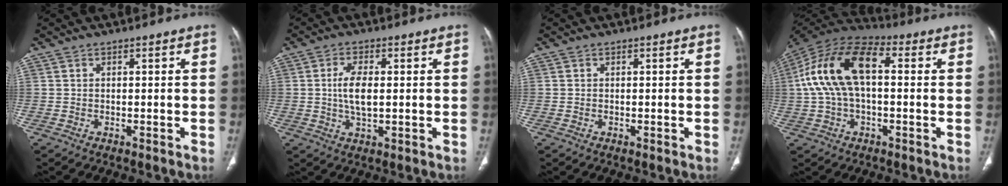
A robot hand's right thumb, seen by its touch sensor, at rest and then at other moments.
{"total": 5.8, "force": [0.4, 2.5, 5.3], "torque": [-0.106, -0.003, 0.006]}
{"total": 0.0}
{"total": 16.6, "force": [1.9, 8.8, 13.9], "torque": [-0.272, 0.044, 0.028]}